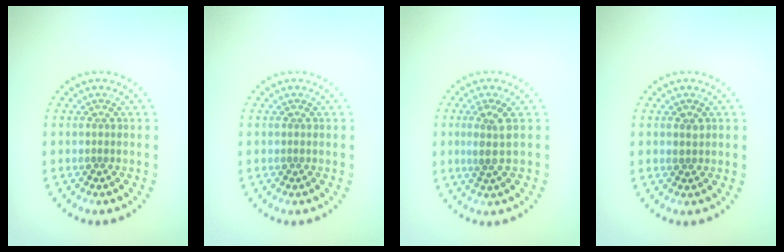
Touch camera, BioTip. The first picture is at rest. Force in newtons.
{"total": 0.0}
{"total": 2.3, "press": 1.6, "slide": 1.5}
{"total": 0.9, "press": 0.9, "slide": 0.0}